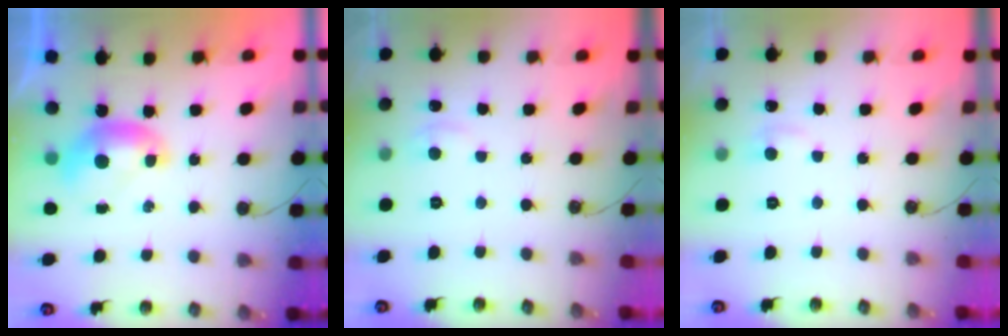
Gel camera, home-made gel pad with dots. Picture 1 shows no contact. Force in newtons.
{"total": 2.9, "press": 2.9, "slide": 0.4}
{"total": 1.8, "press": 1.7, "slide": 0.6}